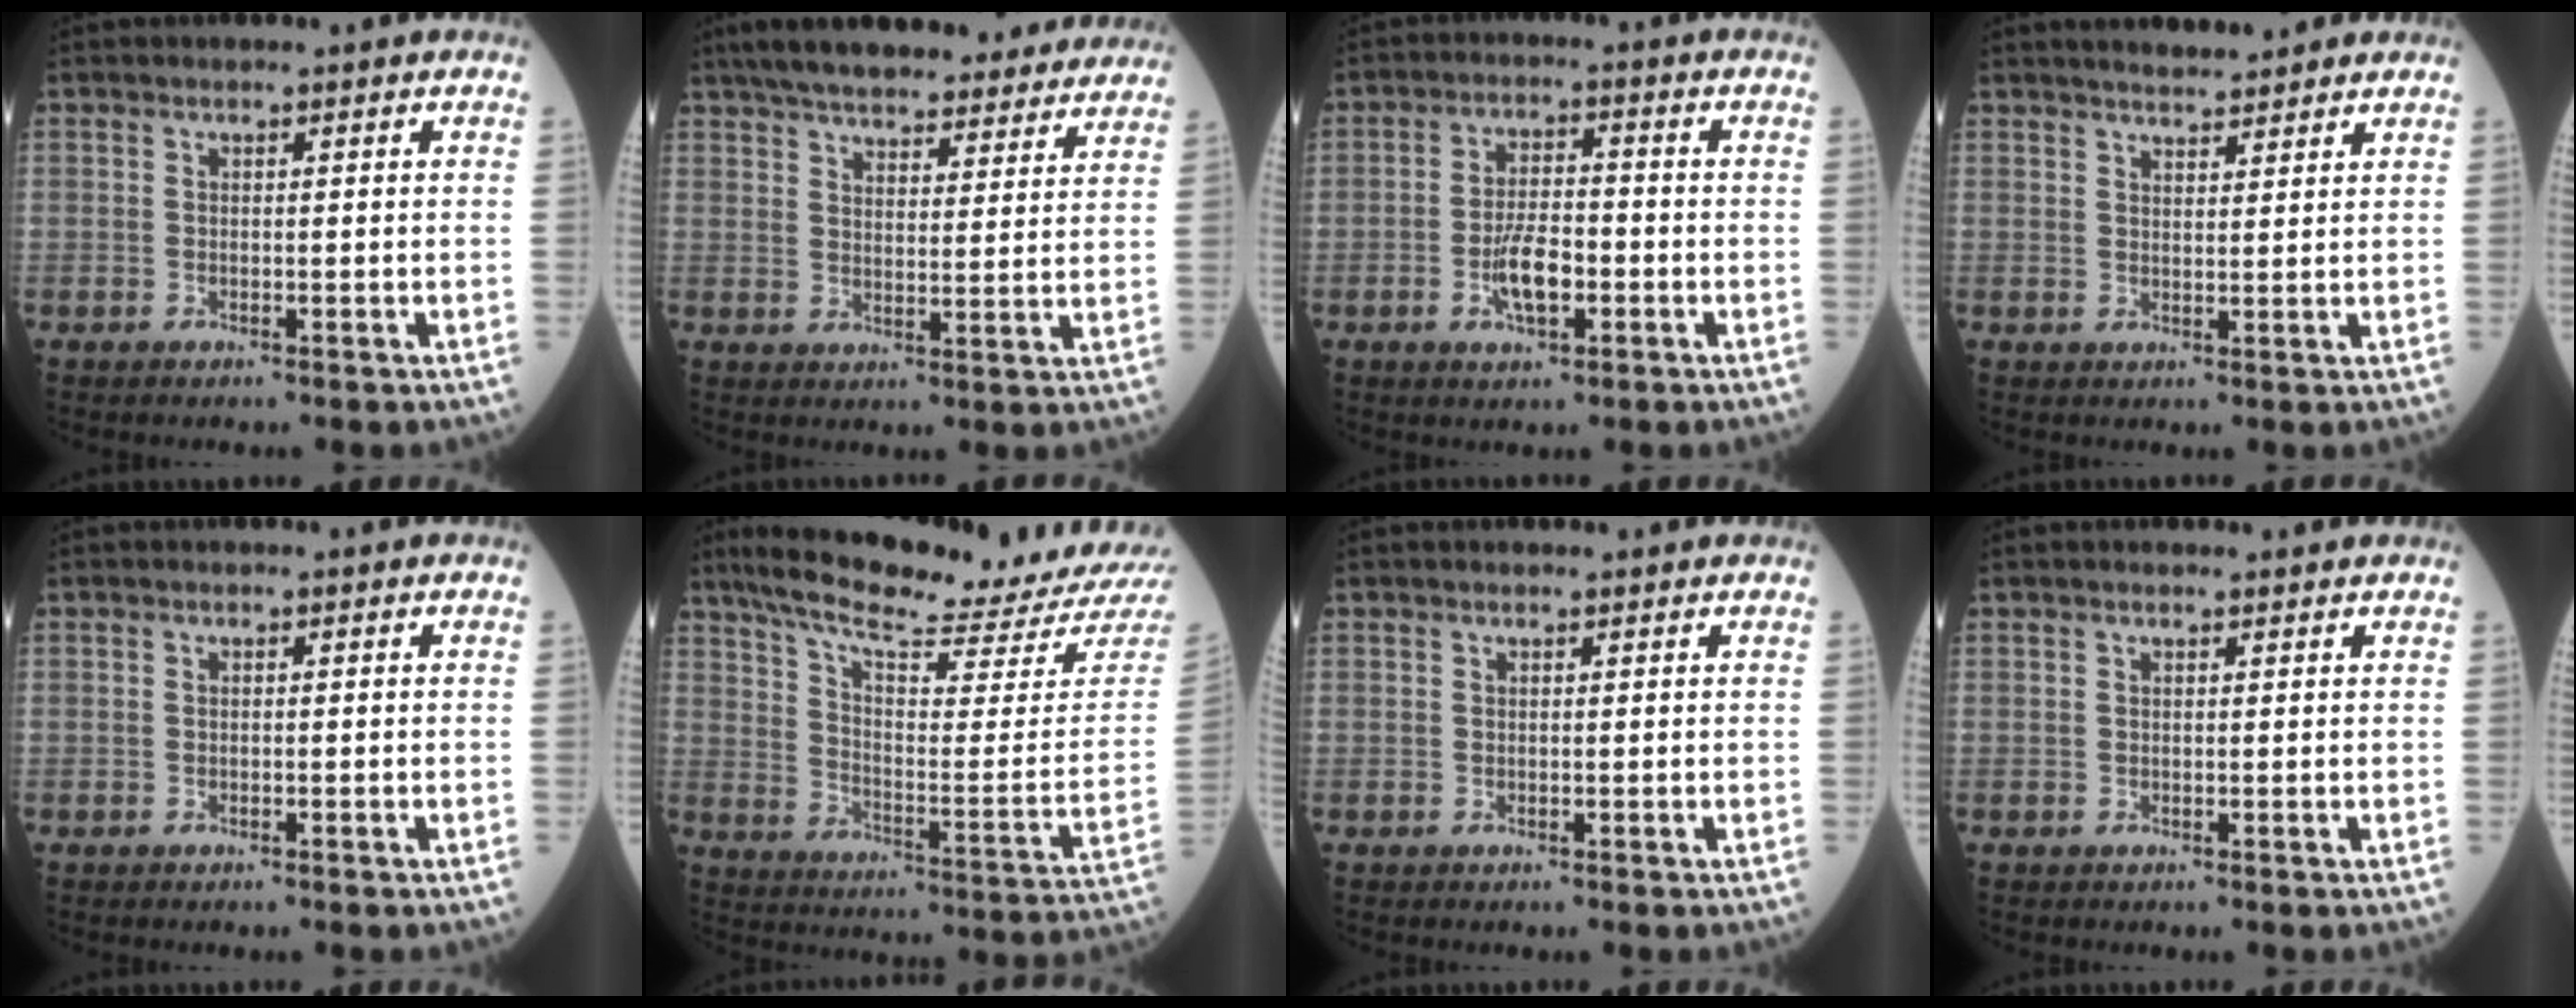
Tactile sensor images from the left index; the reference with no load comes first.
{"total": 24.3, "force": [21.3, 5.6, 10.2], "torque": [-0.157, 0.026, 0.278]}
{"total": 5.7, "force": [-2.1, 2.1, 4.8], "torque": [-0.097, 0.000, -0.038]}
{"total": 6.1, "force": [5.5, 1.2, 2.2], "torque": [-0.033, 0.017, 0.078]}
{"total": 0.0}
{"total": 23.1, "force": [20.3, 0.5, 11.0], "torque": [-0.181, -0.067, 0.280]}
{"total": 1.2, "force": [1.1, 0.1, 0.3], "torque": [-0.007, 0.007, 0.014]}
{"total": 2.0, "force": [1.8, 0.3, 0.7], "torque": [-0.010, 0.011, 0.021]}